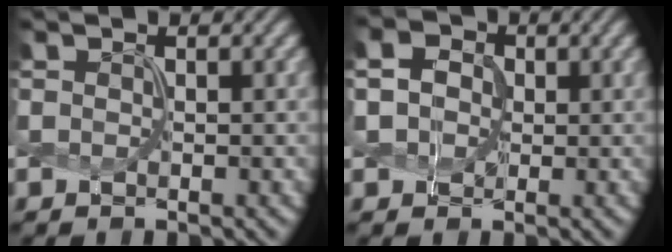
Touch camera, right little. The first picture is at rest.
{"total": 2.0, "force": [0.1, 1.9, 0.7], "torque": [-0.041, 0.011, 0.013]}